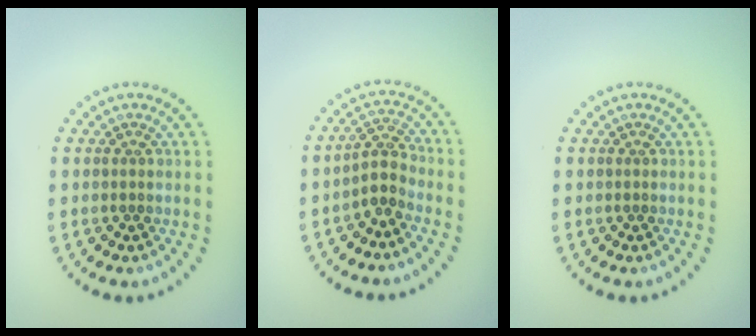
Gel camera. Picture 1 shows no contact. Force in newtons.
{"total": 2.3, "press": 1.7, "slide": 1.5}
{"total": 0.0}